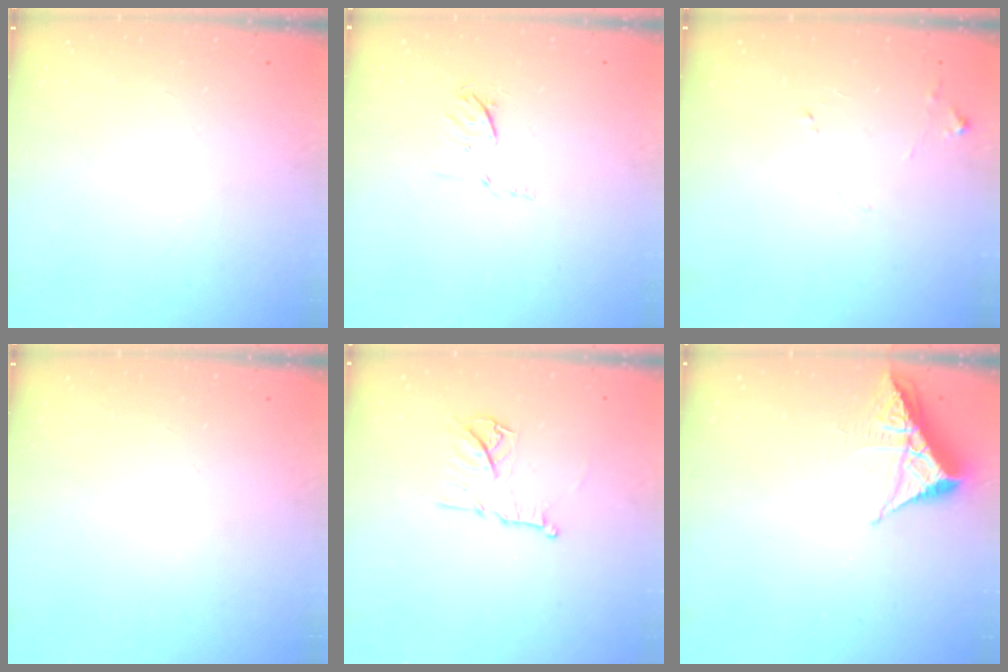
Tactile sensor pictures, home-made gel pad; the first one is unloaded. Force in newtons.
{"total": 4.4, "press": 4.2, "slide": 1.5}
{"total": 7.6, "press": 7.6, "slide": 0.6}
{"total": 0.0}
{"total": 11.4, "press": 11.4, "slide": 0.6}
{"total": 6.3, "press": 6.2, "slide": 0.9}